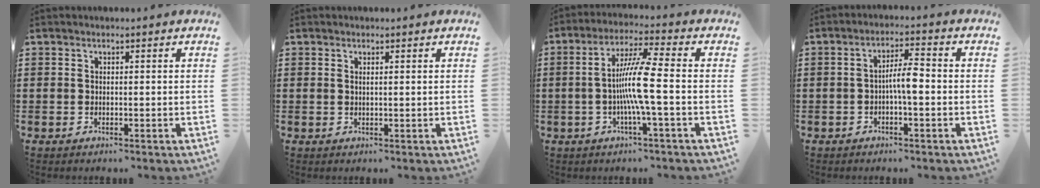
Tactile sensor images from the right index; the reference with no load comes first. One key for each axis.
{"total": 0.6, "fx": 0.3, "fy": 0.0, "fz": 0.5, "tx": -0.009, "ty": 0.000, "tz": 0.006}
{"total": 8.8, "fx": -1.3, "fy": -0.2, "fz": 8.7, "tx": -0.174, "ty": -0.011, "tz": -0.036}
{"total": 4.3, "fx": -0.8, "fy": 0.9, "fz": 4.2, "tx": -0.083, "ty": 0.004, "tz": -0.019}